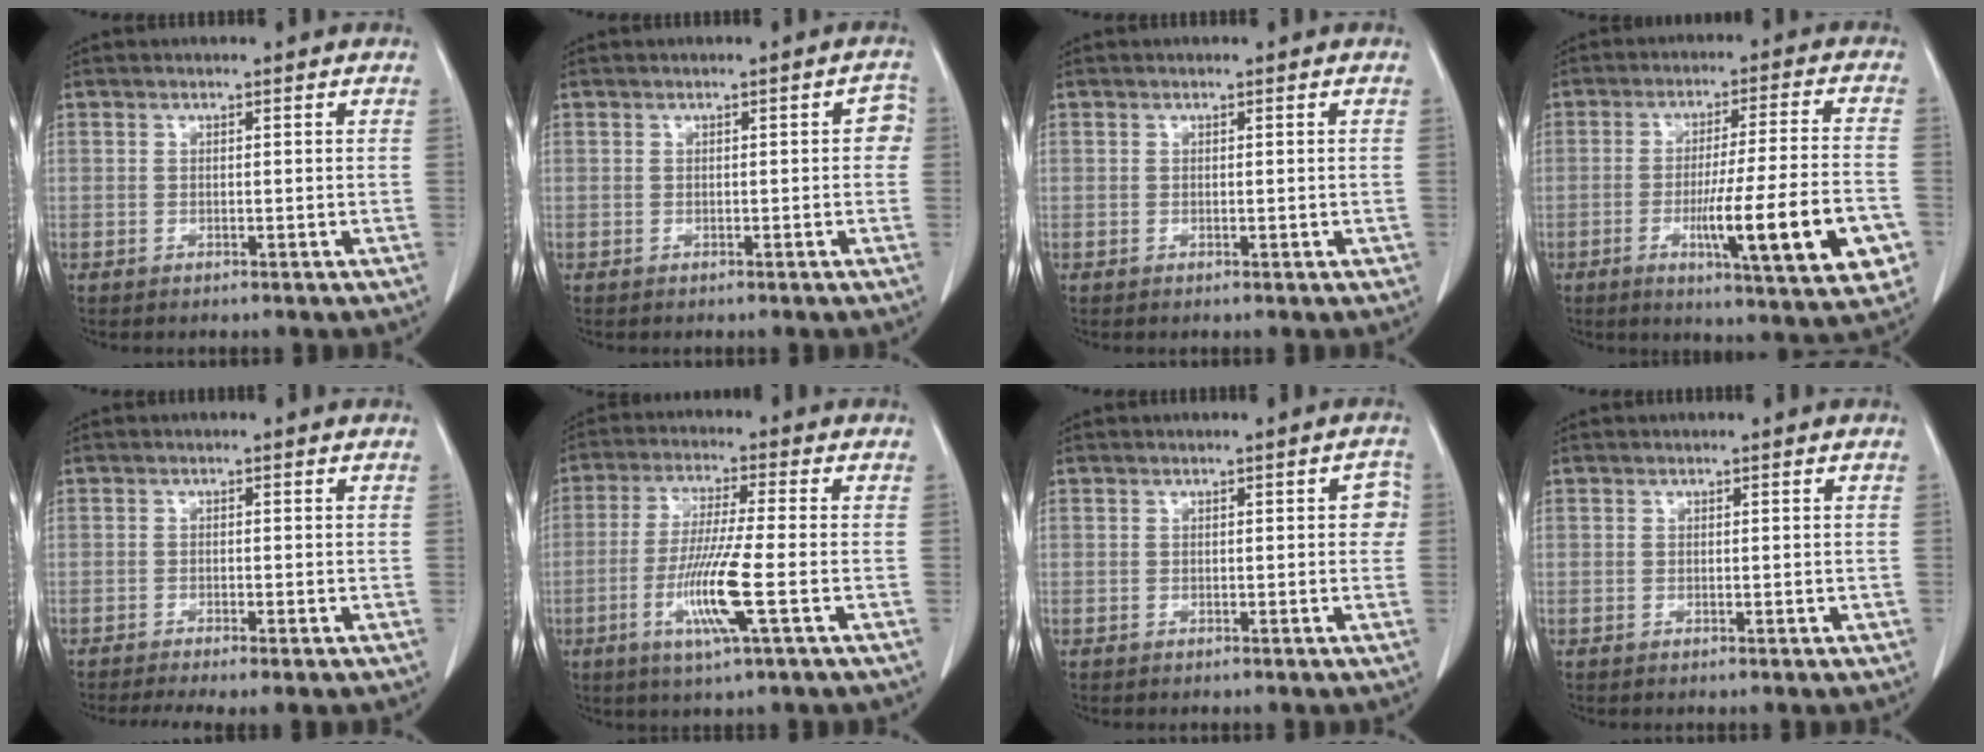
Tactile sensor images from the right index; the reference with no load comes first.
{"total": 2.1, "force": [0.1, 1.0, 1.9], "torque": [-0.007, 0.010, -0.002]}
{"total": 0.8, "force": [-0.1, 0.4, 0.7], "torque": [-0.011, -0.002, 0.003]}
{"total": 16.7, "force": [-5.2, 1.0, 15.8], "torque": [-0.202, -0.013, -0.070]}
{"total": 4.3, "force": [-3.2, 0.4, 2.9], "torque": [-0.048, -0.011, -0.051]}
{"total": 9.8, "force": [-3.0, -0.5, 9.3], "torque": [-0.187, -0.017, -0.060]}
{"total": 2.3, "force": [0.3, 1.1, 2.0], "torque": [-0.011, 0.011, 0.000]}
{"total": 0.6, "force": [0.0, 0.2, 0.5], "torque": [-0.010, -0.002, 0.003]}